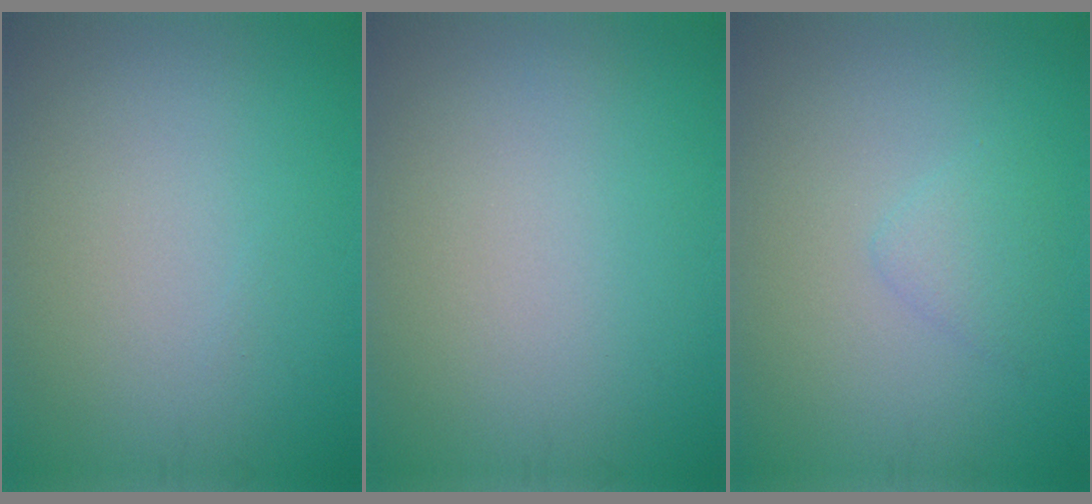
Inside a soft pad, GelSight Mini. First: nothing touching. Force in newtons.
{"total": 0.0}
{"total": 1.4, "press": 1.4, "slide": 0.1}